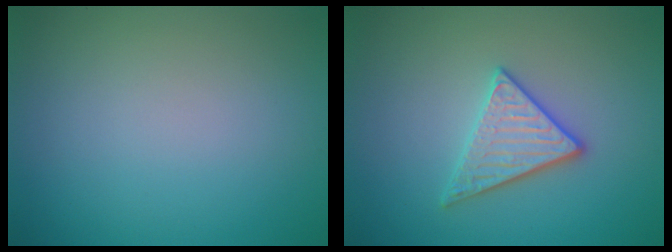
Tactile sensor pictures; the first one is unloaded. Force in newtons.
{"total": 3.0, "press": 2.9, "slide": 0.6}